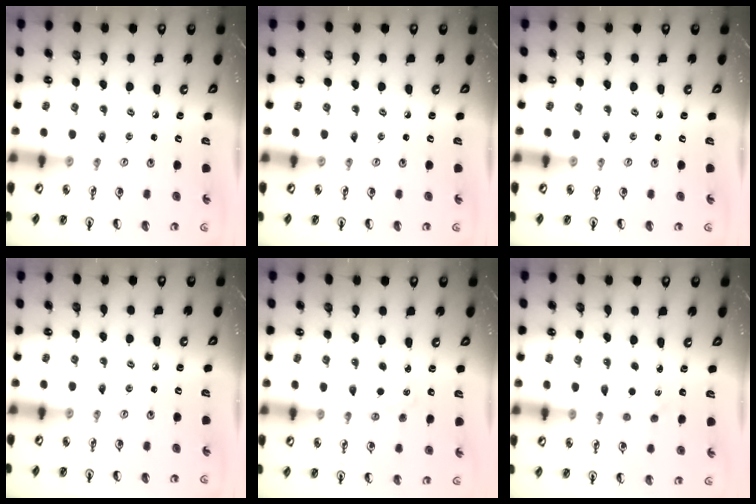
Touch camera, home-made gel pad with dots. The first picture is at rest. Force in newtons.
{"total": 0.0}
{"total": 0.0}
{"total": 0.0}
{"total": 3.6, "press": 3.5, "slide": 0.5}
{"total": 1.5, "press": 1.4, "slide": 0.4}